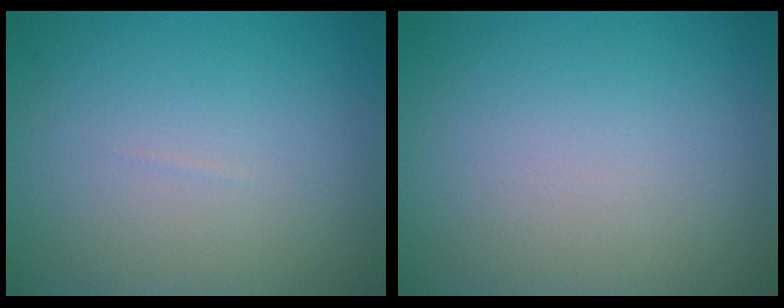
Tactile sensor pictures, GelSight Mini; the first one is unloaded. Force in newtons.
{"total": 0.0}